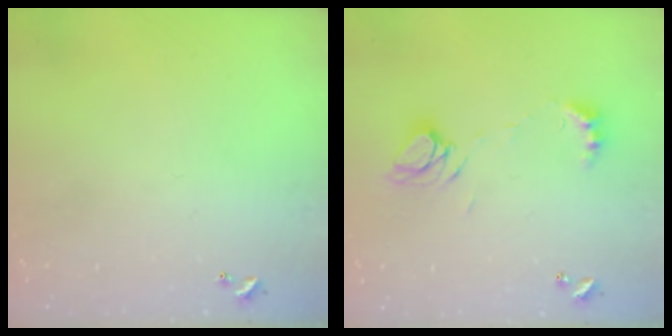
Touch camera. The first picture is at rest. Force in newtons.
{"total": 8.4, "press": 8.4, "slide": 1.0}